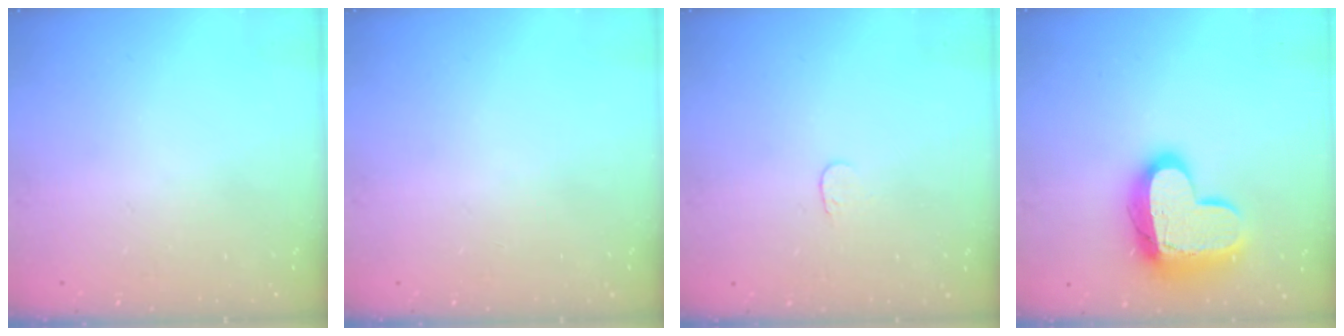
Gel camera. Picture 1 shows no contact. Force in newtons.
{"total": 0.0}
{"total": 3.6, "press": 3.6, "slide": 0.3}
{"total": 15.7, "press": 15.7, "slide": 1.2}